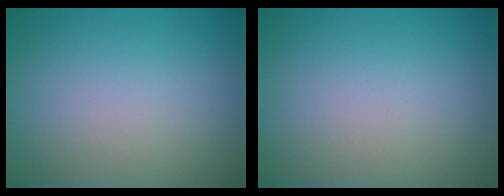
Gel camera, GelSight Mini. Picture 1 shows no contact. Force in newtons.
{"total": 0.0}